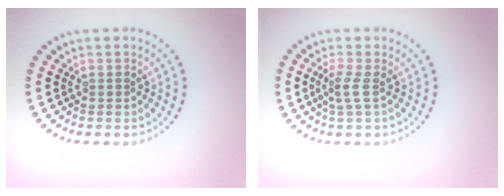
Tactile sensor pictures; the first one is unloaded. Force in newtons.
{"total": 1.6, "press": 1.3, "slide": 1.1}